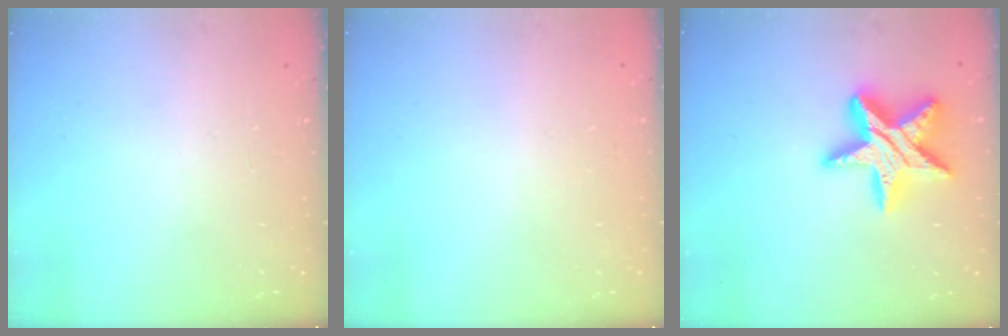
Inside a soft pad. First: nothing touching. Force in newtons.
{"total": 0.0}
{"total": 17.3, "press": 17.3, "slide": 1.2}